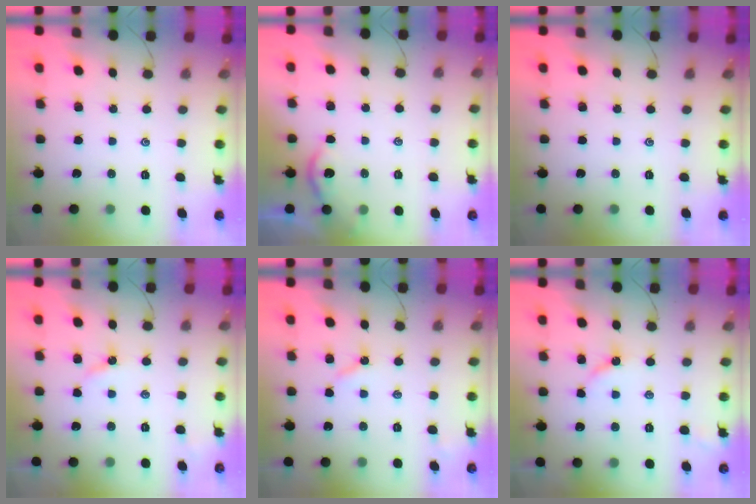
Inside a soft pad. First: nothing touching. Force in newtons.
{"total": 1.8, "press": 1.8, "slide": 0.3}
{"total": 0.0}
{"total": 2.7, "press": 2.7, "slide": 0.4}
{"total": 2.8, "press": 2.8, "slide": 0.5}
{"total": 3.7, "press": 3.7, "slide": 0.4}